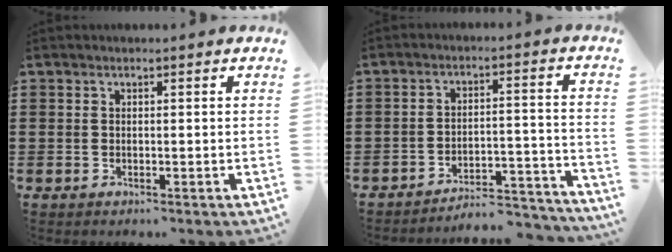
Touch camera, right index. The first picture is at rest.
{"total": 5.1, "force": [-4.9, 0.5, 1.4], "torque": [-0.026, 0.004, -0.099]}